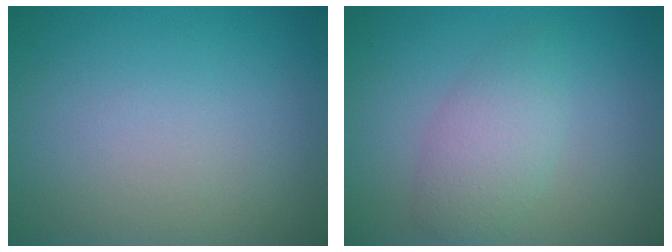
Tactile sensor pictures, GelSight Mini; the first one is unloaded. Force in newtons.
{"total": 3.3, "press": 3.3, "slide": 0.0}